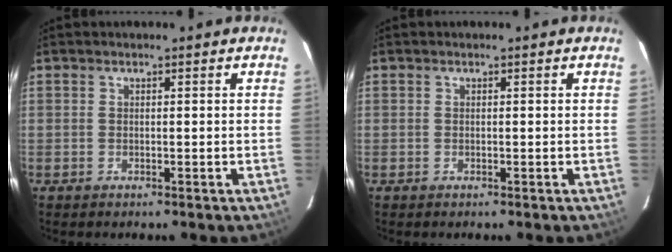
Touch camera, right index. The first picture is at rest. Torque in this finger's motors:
{"motor_torque": [0.00, 0.00, 0.02, 0.00]}